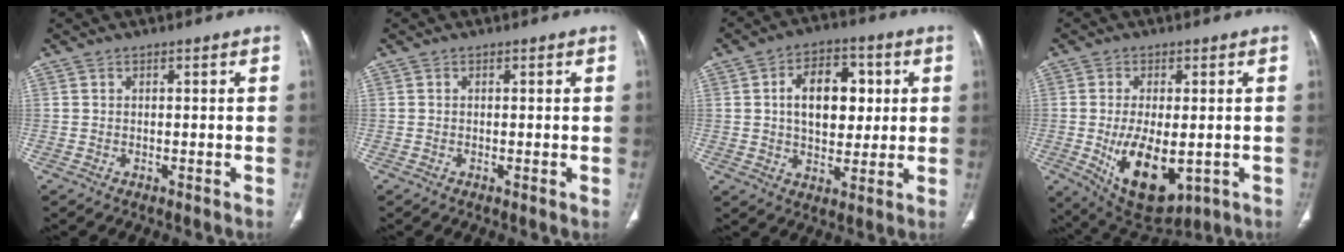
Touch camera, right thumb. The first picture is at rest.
{"total": 0.5, "force": [0.0, 0.1, 0.5], "torque": [-0.016, -0.004, -0.002]}
{"total": 12.7, "force": [2.2, 8.2, 9.4], "torque": [-0.106, 0.006, 0.035]}
{"total": 13.1, "force": [-2.7, 6.6, 11.0], "torque": [-0.174, -0.018, -0.021]}